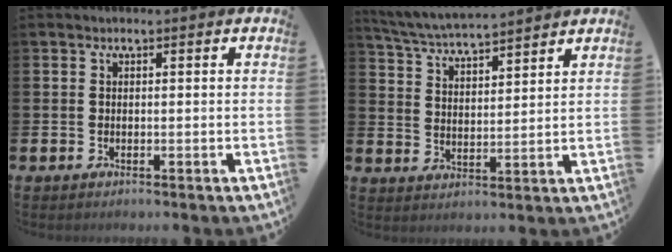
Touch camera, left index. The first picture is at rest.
{"total": 5.3, "force": [5.2, 0.2, 0.8], "torque": [-0.042, -0.031, 0.092]}